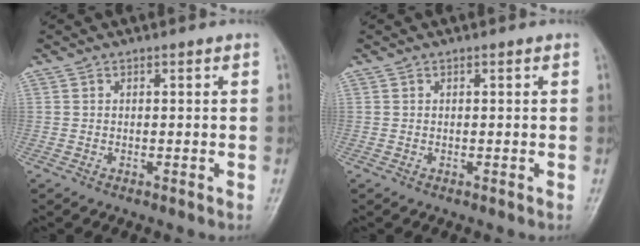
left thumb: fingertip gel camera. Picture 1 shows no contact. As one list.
[{"total": 0.0}]